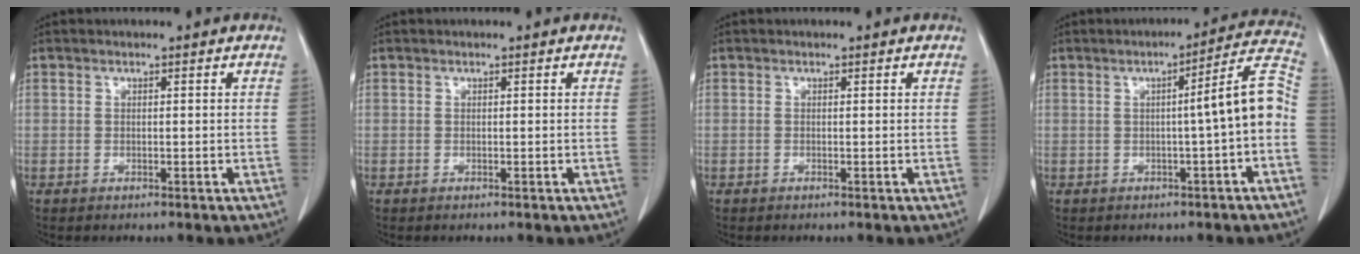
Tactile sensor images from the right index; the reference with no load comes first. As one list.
[{"total": 0.0}, {"total": 0.0}, {"total": 8.1, "force": [-1.1, -0.6, 8.0], "torque": [-0.100, 0.022, -0.019]}]